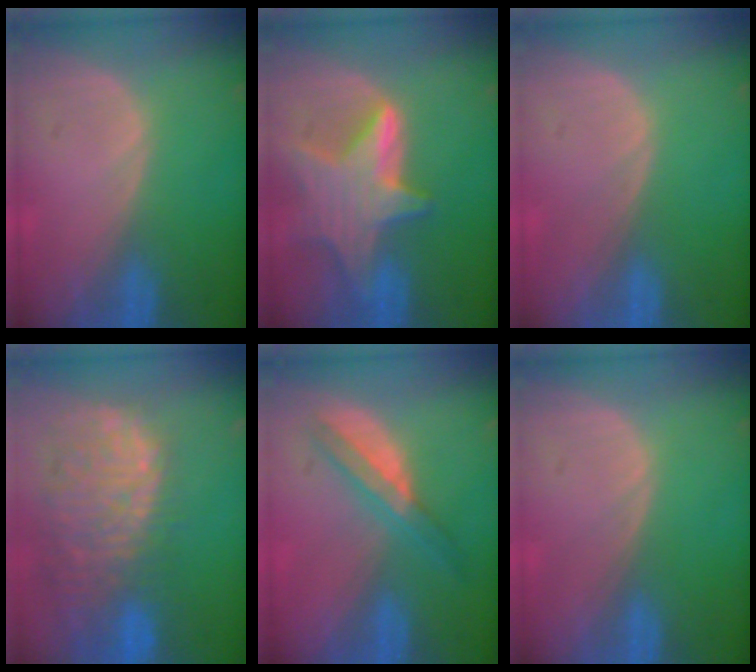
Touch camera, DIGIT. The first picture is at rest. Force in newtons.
{"total": 8.6, "press": 8.6, "slide": 0.5}
{"total": 0.0}
{"total": 12.9, "press": 11.2, "slide": 6.5}
{"total": 5.5, "press": 5.2, "slide": 1.8}
{"total": 0.0}